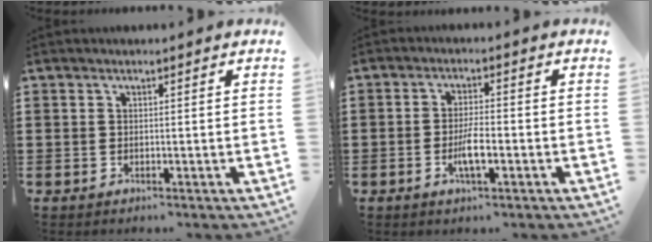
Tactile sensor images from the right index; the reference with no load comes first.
{"total": 4.2, "force": [-1.4, 1.0, 3.8], "torque": [-0.078, -0.003, -0.028]}